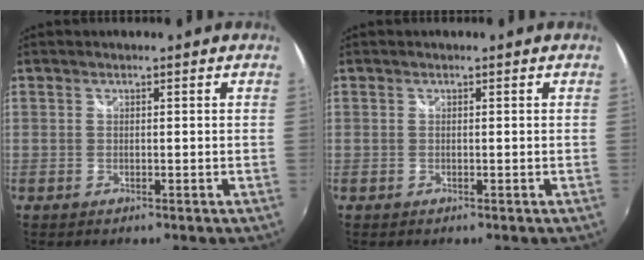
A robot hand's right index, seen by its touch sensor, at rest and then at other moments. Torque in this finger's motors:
{"motor_torque": [0.23, 0.09, 0.05, 0.01]}